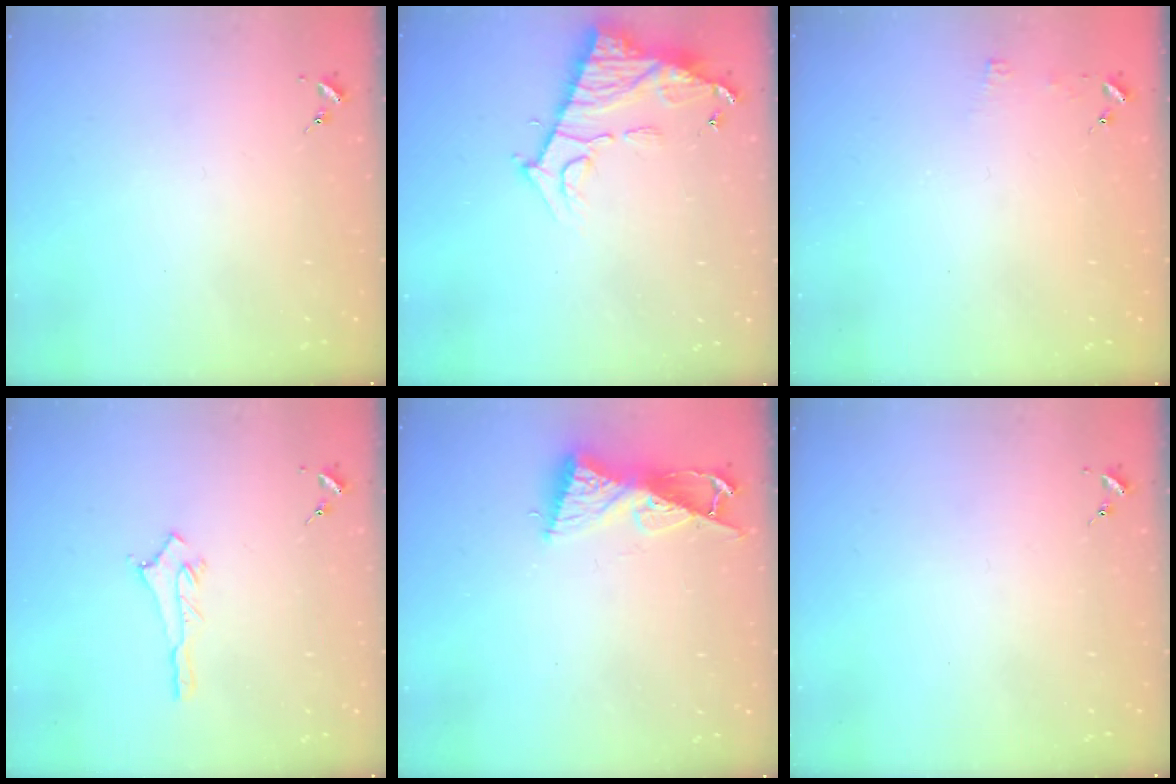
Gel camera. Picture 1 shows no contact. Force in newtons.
{"total": 11.7, "press": 11.6, "slide": 0.8}
{"total": 3.4, "press": 3.3, "slide": 0.3}
{"total": 2.8, "press": 2.8, "slide": 0.3}
{"total": 8.9, "press": 8.9, "slide": 0.3}
{"total": 0.0}